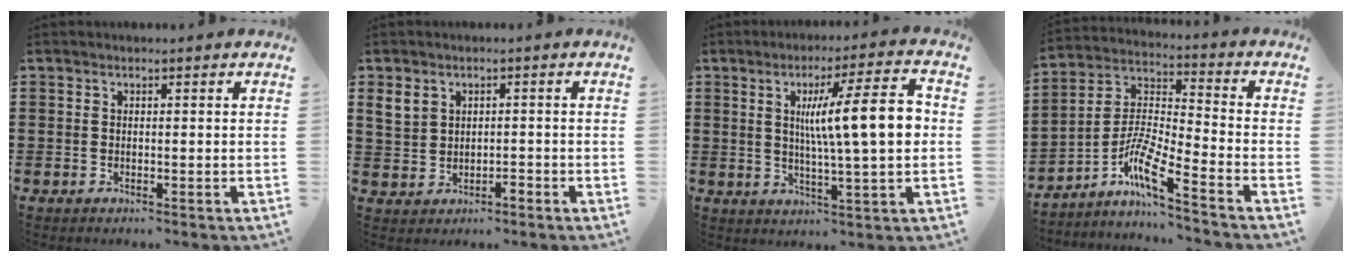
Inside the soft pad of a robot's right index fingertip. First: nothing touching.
{"total": 2.8, "force": [0.5, 2.3, 1.5], "torque": [-0.037, 0.004, 0.009]}
{"total": 12.6, "force": [1.8, 1.9, 12.3], "torque": [-0.199, -0.003, 0.023]}
{"total": 7.9, "force": [-5.6, 0.8, 5.4], "torque": [-0.129, -0.019, -0.117]}